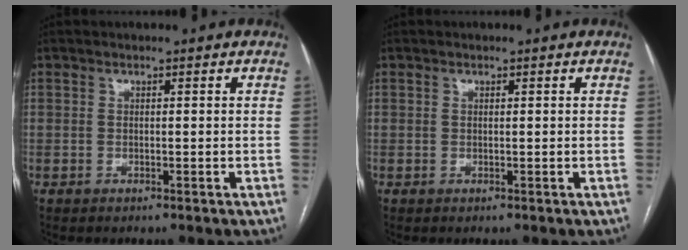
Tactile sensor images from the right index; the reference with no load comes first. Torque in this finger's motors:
{"motor_torque": [0.22, 0.20, 0.04, 0.00]}